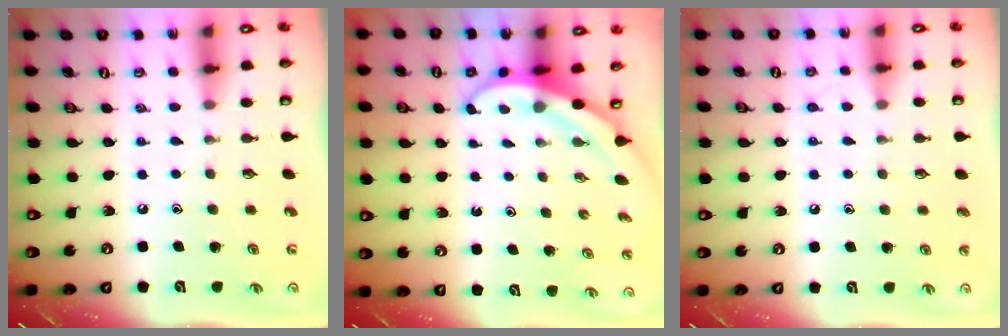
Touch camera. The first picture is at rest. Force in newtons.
{"total": 3.5, "press": 3.5, "slide": 0.3}
{"total": 4.1, "press": 4.1, "slide": 0.4}